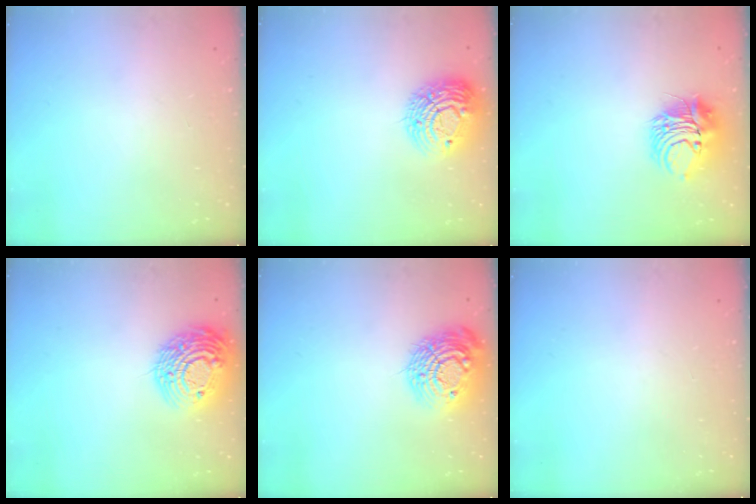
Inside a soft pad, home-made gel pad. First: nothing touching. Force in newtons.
{"total": 13.0, "press": 13.0, "slide": 1.0}
{"total": 9.1, "press": 9.1, "slide": 0.6}
{"total": 16.7, "press": 16.7, "slide": 1.4}
{"total": 15.8, "press": 15.7, "slide": 1.5}
{"total": 0.0}